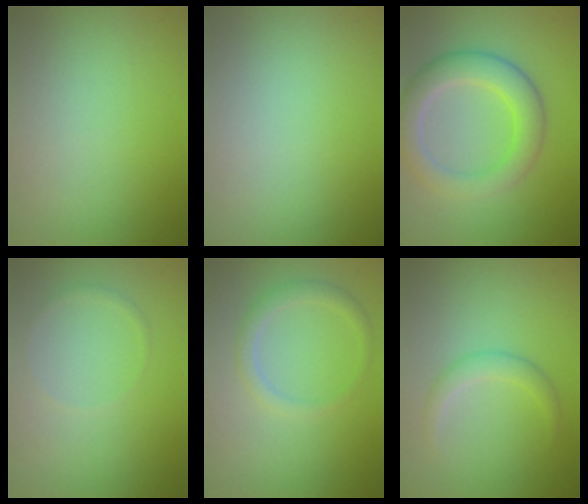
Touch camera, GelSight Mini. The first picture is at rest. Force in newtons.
{"total": 0.0}
{"total": 4.9, "press": 4.8, "slide": 0.3}
{"total": 0.6, "press": 0.6, "slide": 0.1}
{"total": 1.8, "press": 1.8, "slide": 0.1}
{"total": 1.7, "press": 1.7, "slide": 0.1}